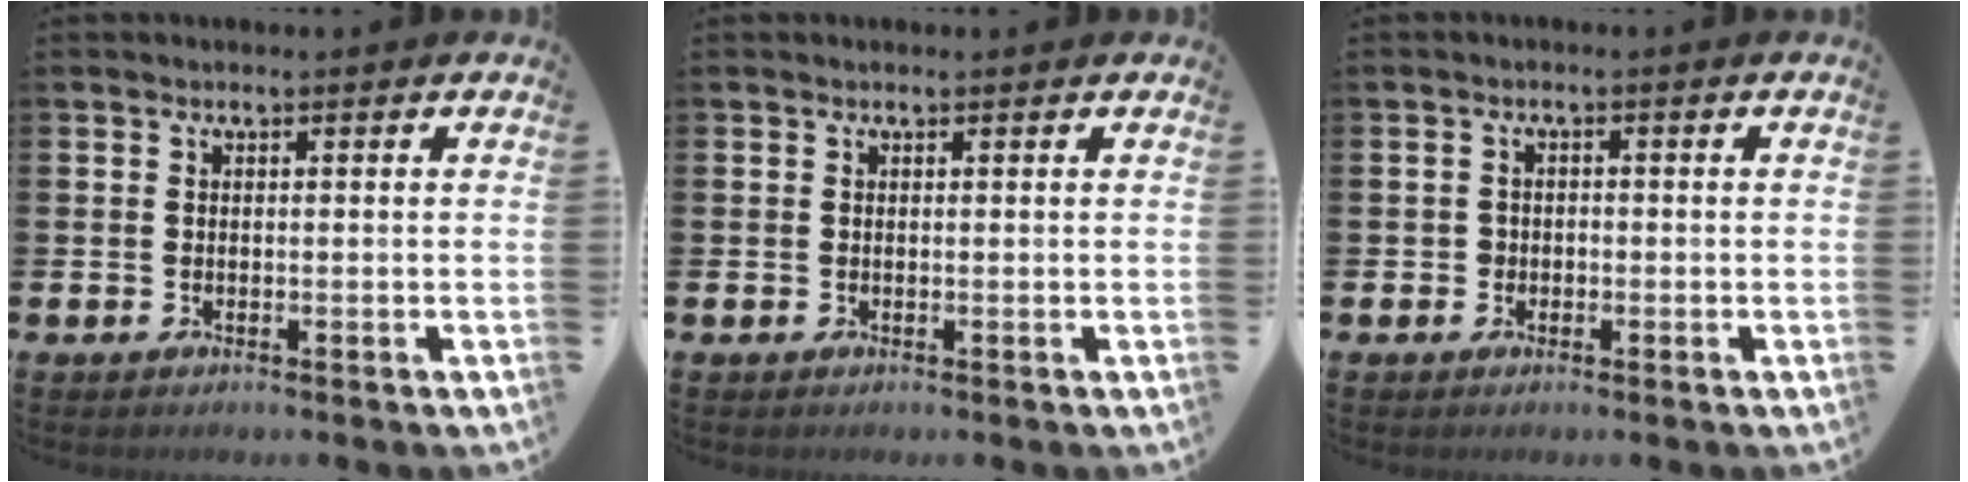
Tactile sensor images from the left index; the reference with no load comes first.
{"total": 0.0}
{"total": 1.4, "force": [-0.5, 1.3, 0.2], "torque": [-0.003, 0.004, -0.013]}